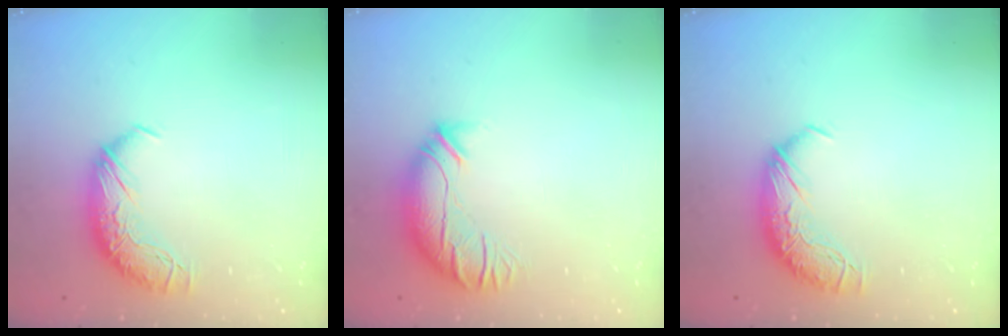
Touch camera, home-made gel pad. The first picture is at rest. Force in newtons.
{"total": 2.6, "press": 0.9, "slide": 2.5}
{"total": 0.0}